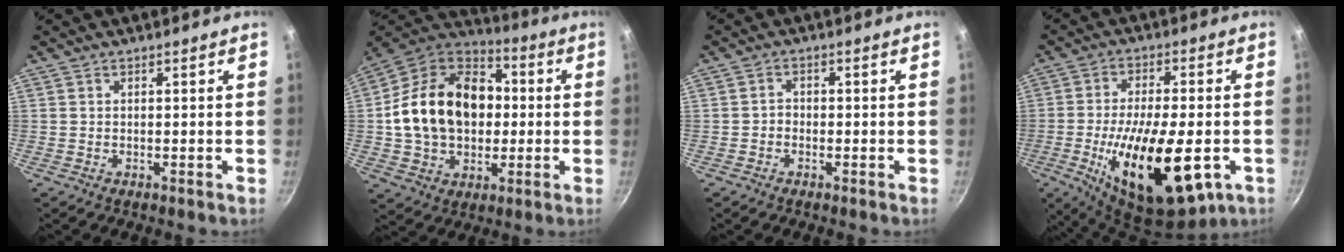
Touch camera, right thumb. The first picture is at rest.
{"total": 22.5, "force": [0.9, 16.8, 14.9], "torque": [-0.236, 0.039, 0.011]}
{"total": 1.5, "force": [-0.8, 1.2, 0.6], "torque": [-0.005, 0.010, -0.016]}
{"total": 21.2, "force": [-6.2, 8.5, 18.4], "torque": [-0.298, 0.001, -0.092]}